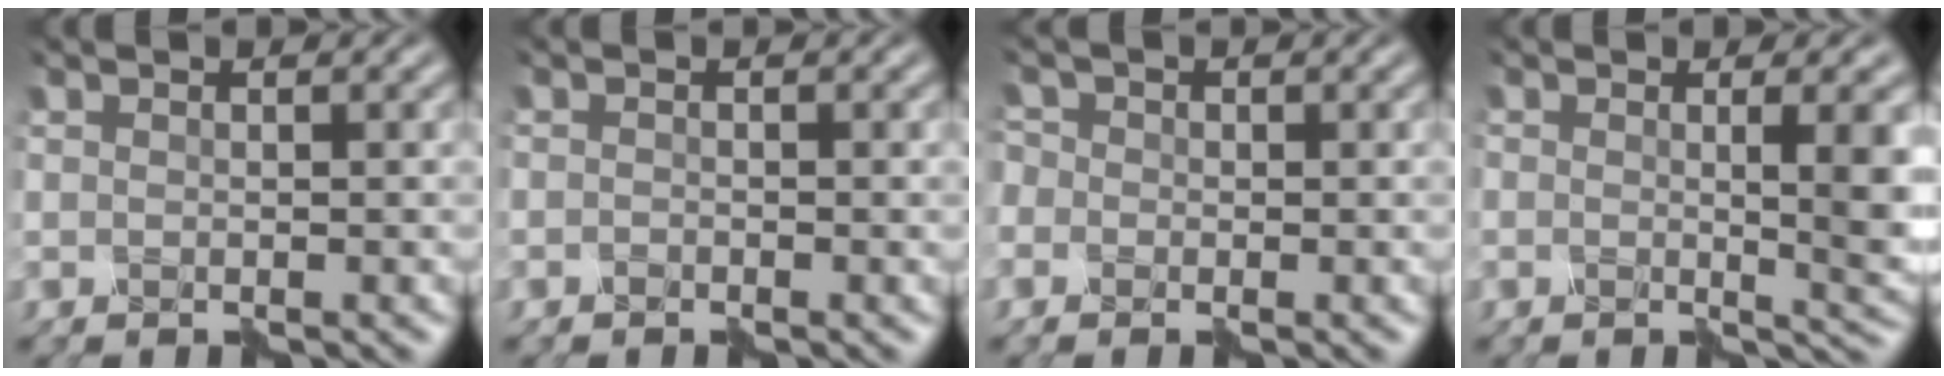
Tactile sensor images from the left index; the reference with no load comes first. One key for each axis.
{"total": 0.8, "fx": -0.8, "fy": 0.2, "fz": 0.0, "tx": 0.000, "ty": 0.002, "tz": -0.008}
{"total": 2.0, "fx": -0.5, "fy": 1.9, "fz": 0.7, "tx": -0.007, "ty": 0.016, "tz": -0.022}
{"total": 4.7, "fx": -0.1, "fy": 1.3, "fz": 4.5, "tx": -0.049, "ty": -0.003, "tz": 0.001}